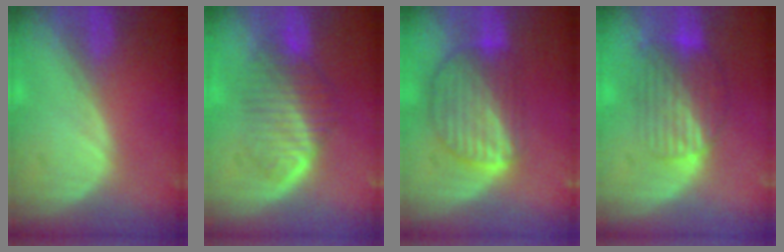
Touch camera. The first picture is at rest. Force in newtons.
{"total": 6.9, "press": 6.5, "slide": 2.3}
{"total": 8.7, "press": 7.6, "slide": 4.2}
{"total": 8.4, "press": 7.1, "slide": 4.5}